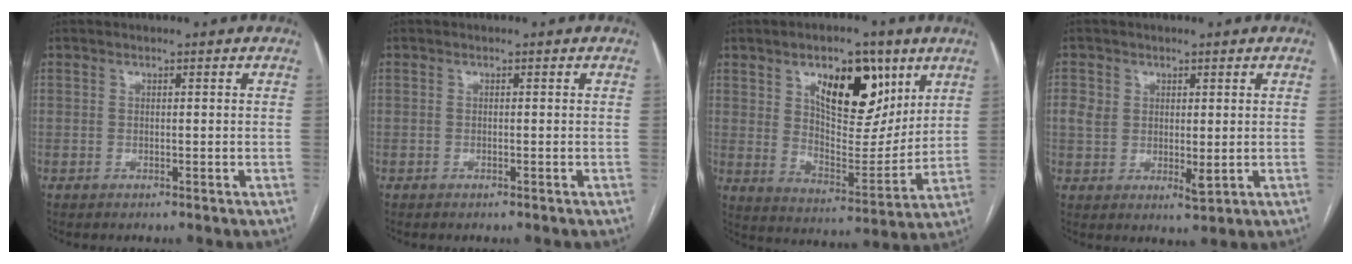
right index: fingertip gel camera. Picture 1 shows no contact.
{"total": 0.0}
{"total": 15.3, "force": [7.5, 6.8, 11.5], "torque": [-0.168, 0.004, 0.130]}
{"total": 4.7, "force": [0.8, 3.3, 3.3], "torque": [-0.056, -0.002, 0.022]}